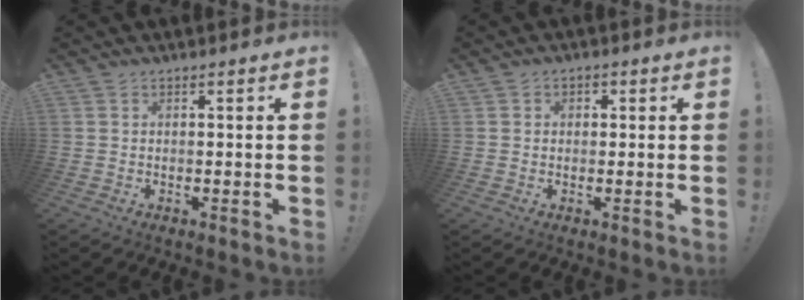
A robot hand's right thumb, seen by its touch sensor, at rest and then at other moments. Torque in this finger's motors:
{"motor_torque": [-0.33, 0.01, -0.28, 0.24, 0.05]}